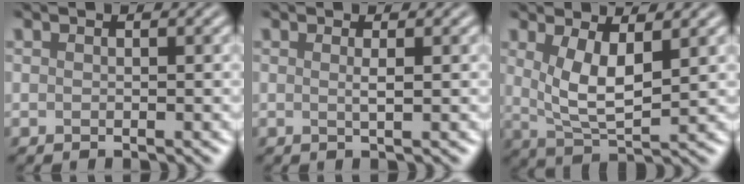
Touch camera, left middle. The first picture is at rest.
{"total": 0.7, "force": [-0.1, -0.1, 0.7], "torque": [-0.015, 0.003, -0.001]}
{"total": 3.8, "force": [0.6, 1.0, 3.6], "torque": [-0.090, -0.006, 0.037]}